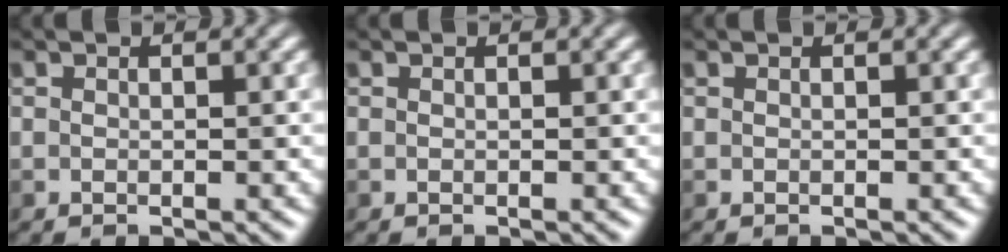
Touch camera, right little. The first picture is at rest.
{"total": 0.0}
{"total": 0.0}